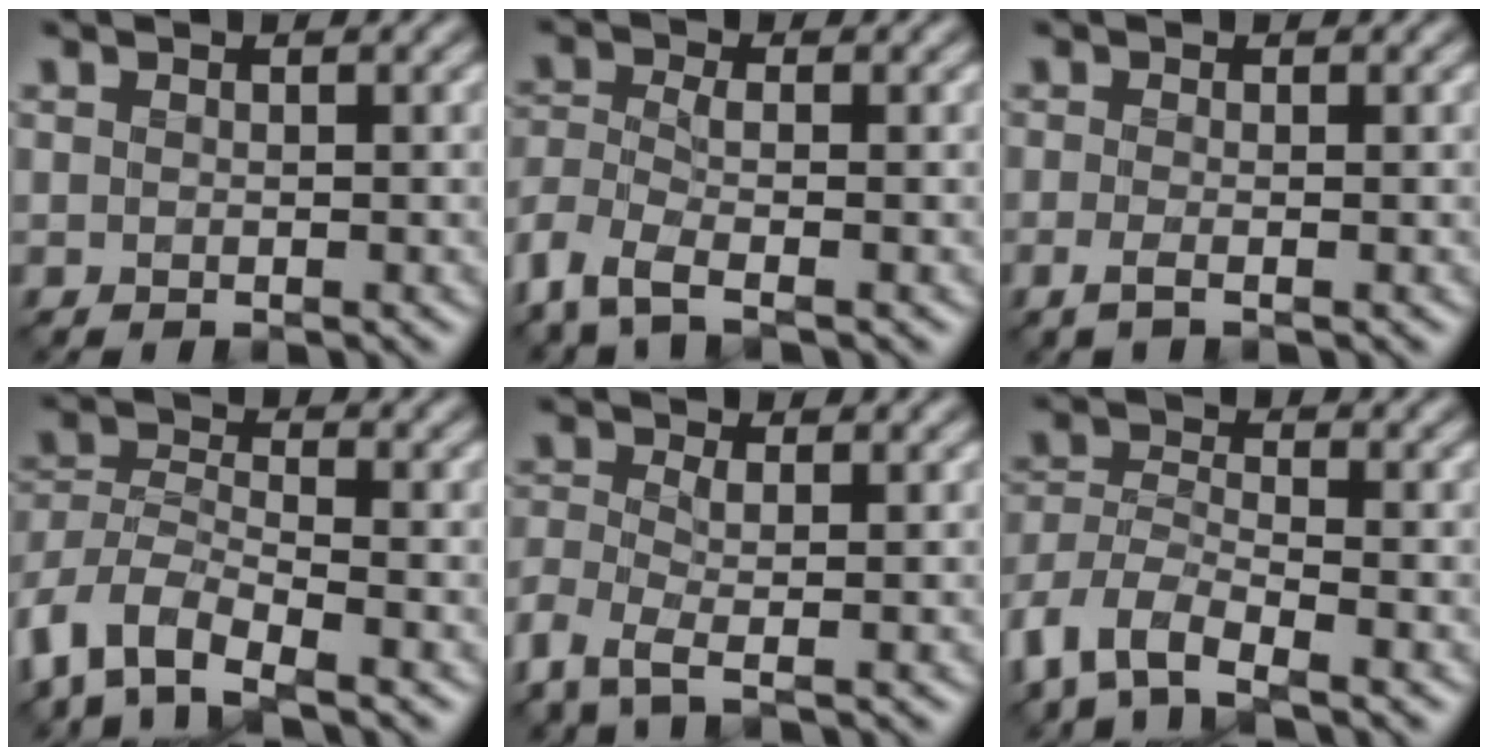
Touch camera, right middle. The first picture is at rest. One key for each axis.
{"total": 4.4, "fx": -2.9, "fy": 1.5, "fz": 2.9, "tx": -0.072, "ty": -0.010, "tz": -0.069}
{"total": 1.6, "fx": -0.6, "fy": 0.5, "fz": 1.4, "tx": -0.030, "ty": -0.007, "tz": -0.016}
{"total": 7.5, "fx": -5.0, "fy": 3.5, "fz": 4.5, "tx": -0.091, "ty": -0.006, "tz": -0.107}
{"total": 3.5, "fx": -1.9, "fy": 1.1, "fz": 2.7, "tx": -0.069, "ty": -0.010, "tz": -0.045}
{"total": 6.7, "fx": -4.5, "fy": 2.9, "fz": 4.1, "tx": -0.091, "ty": -0.008, "tz": -0.097}